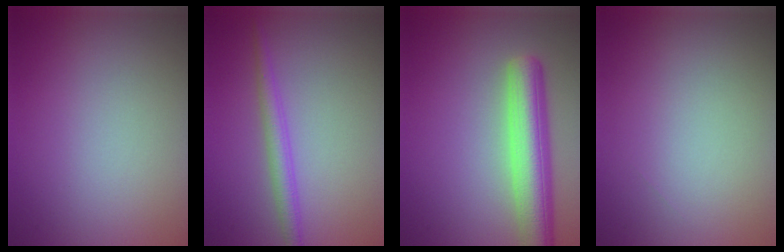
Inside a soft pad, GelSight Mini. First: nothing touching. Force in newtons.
{"total": 2.1, "press": 2.1, "slide": 0.1}
{"total": 6.2, "press": 6.1, "slide": 0.4}
{"total": 0.0}